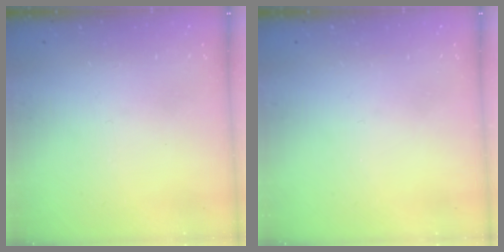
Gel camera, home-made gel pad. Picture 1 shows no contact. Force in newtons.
{"total": 0.0}